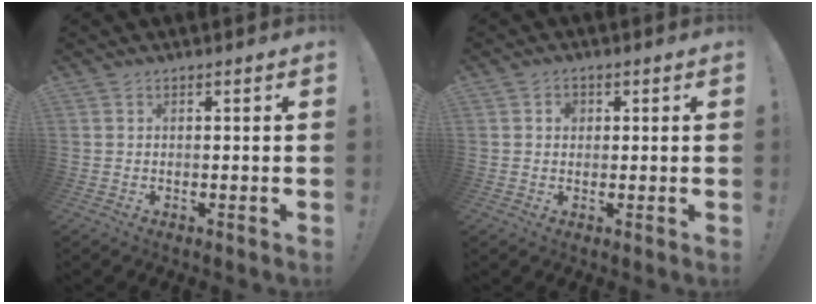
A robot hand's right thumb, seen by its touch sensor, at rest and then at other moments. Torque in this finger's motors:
{"motor_torque": [0.40, 0.76, 0.50, -0.33, 0.04]}